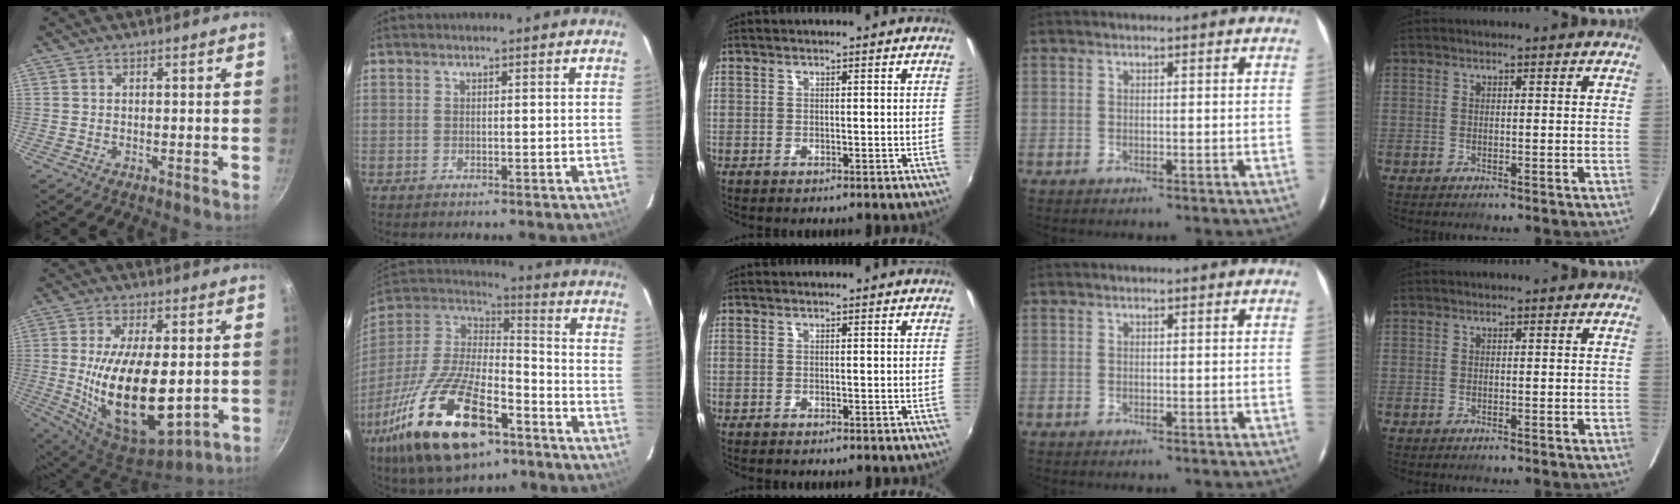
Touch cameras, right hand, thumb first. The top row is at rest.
{"thumb": {"total": 20.9, "force": [-1.3, 9.8, 18.4], "torque": [-0.320, -0.012, -0.005]}, "index": {"total": 26.9, "force": [-14.7, 11.4, 19.5], "torque": [-0.389, -0.036, -0.251]}}